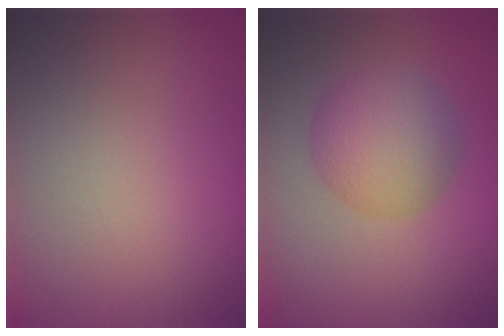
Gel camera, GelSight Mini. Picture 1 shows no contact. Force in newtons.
{"total": 5.6, "press": 5.6, "slide": 0.0}